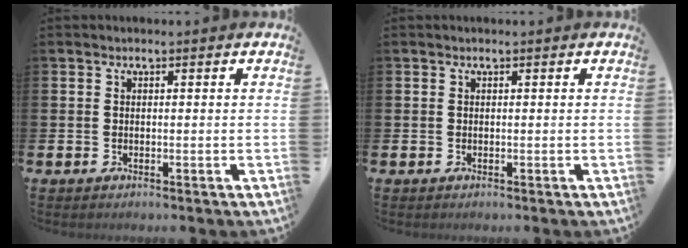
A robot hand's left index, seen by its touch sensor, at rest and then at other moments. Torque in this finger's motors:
{"motor_torque": [0.04, -0.15, -0.02, -0.01]}